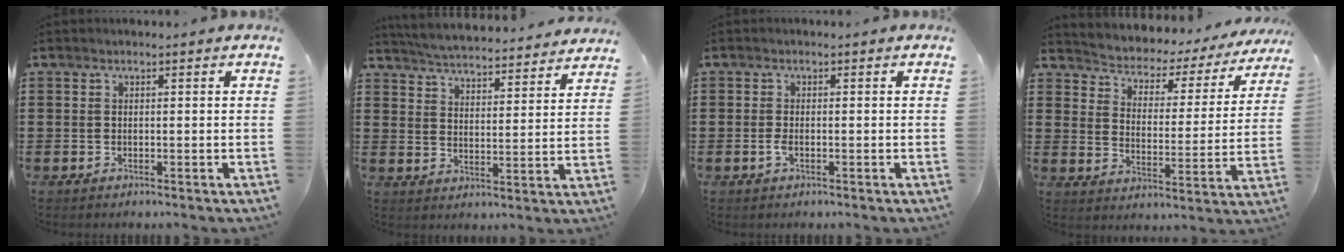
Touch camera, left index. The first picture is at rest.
{"total": 4.4, "force": [4.4, -0.4, 0.2], "torque": [-0.029, -0.038, 0.072]}
{"total": 1.3, "force": [-0.6, 0.4, 1.1], "torque": [-0.030, -0.005, -0.012]}
{"total": 2.3, "force": [2.1, 1.0, 0.0], "torque": [-0.021, -0.027, 0.022]}